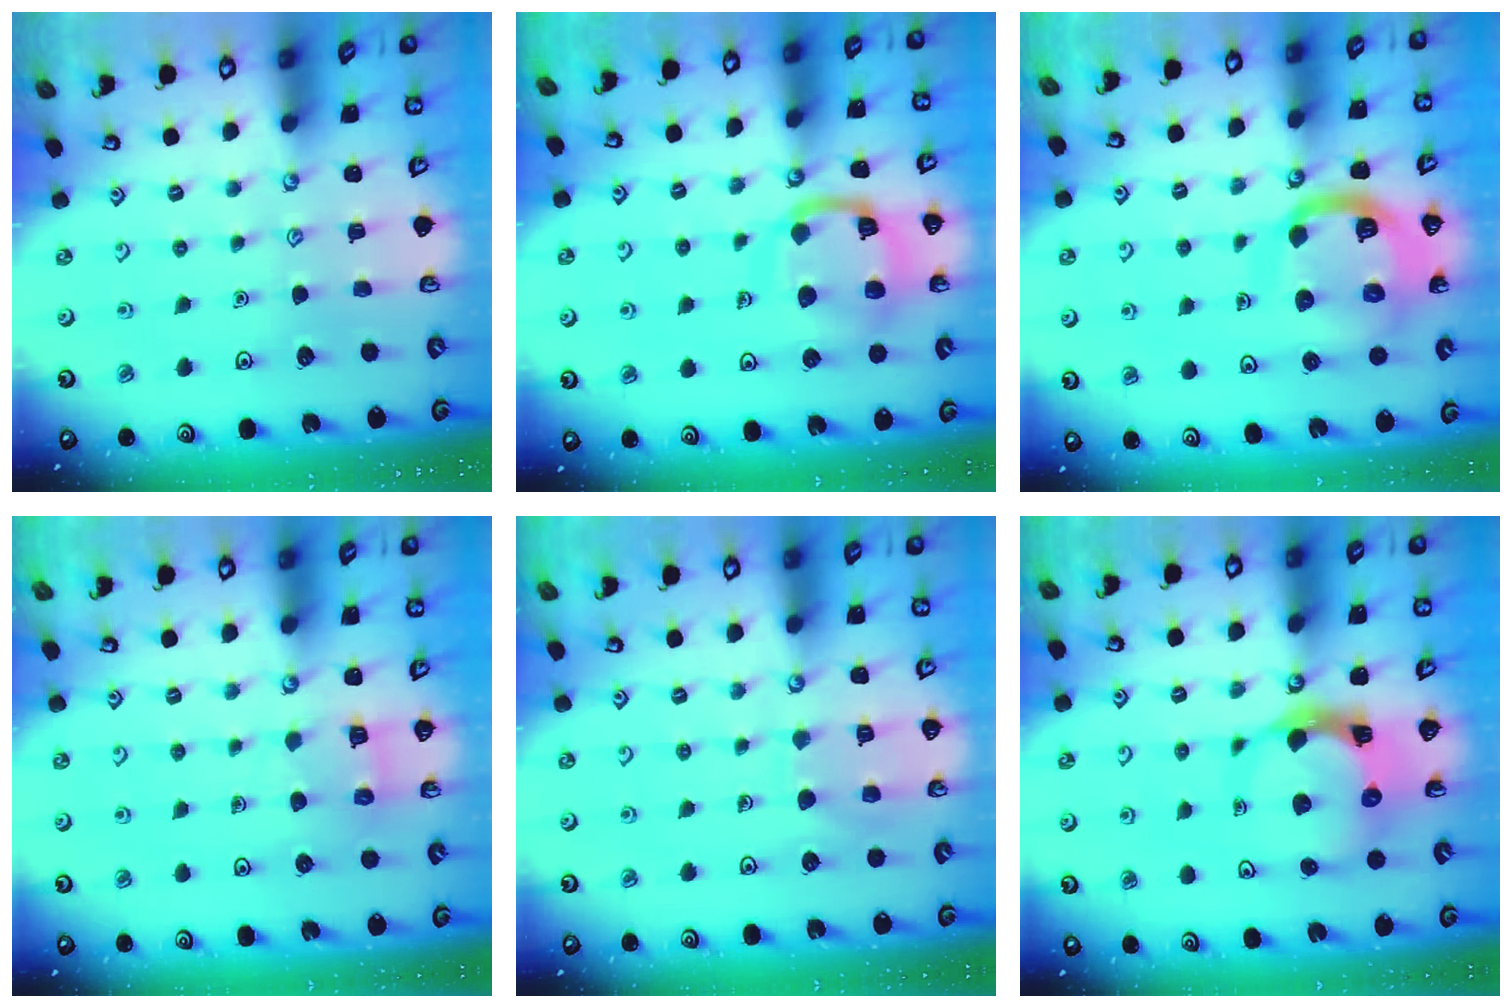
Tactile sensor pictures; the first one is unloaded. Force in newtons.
{"total": 14.3, "press": 14.2, "slide": 1.5}
{"total": 13.8, "press": 13.7, "slide": 1.6}
{"total": 3.4, "press": 3.4, "slide": 0.3}
{"total": 7.5, "press": 7.5, "slide": 0.7}
{"total": 8.2, "press": 8.1, "slide": 1.3}